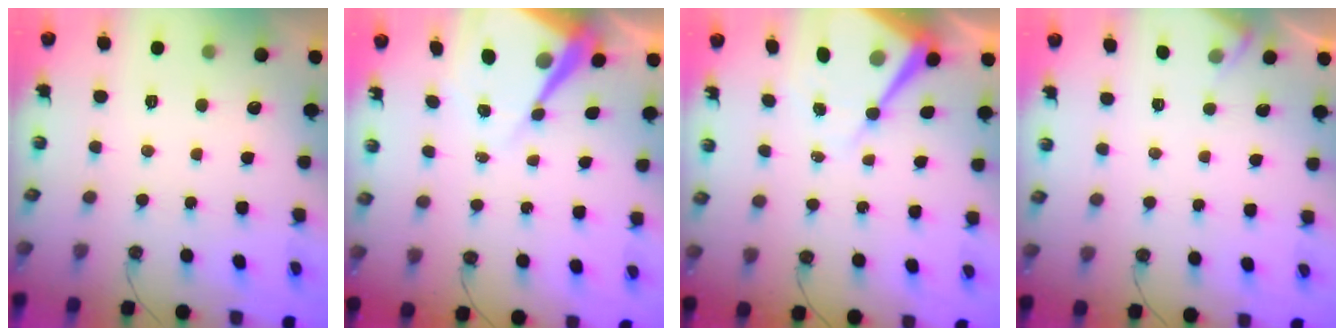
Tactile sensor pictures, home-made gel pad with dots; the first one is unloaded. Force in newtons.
{"total": 11.8, "press": 11.8, "slide": 1.0}
{"total": 11.7, "press": 11.7, "slide": 0.9}
{"total": 3.0, "press": 3.0, "slide": 0.4}